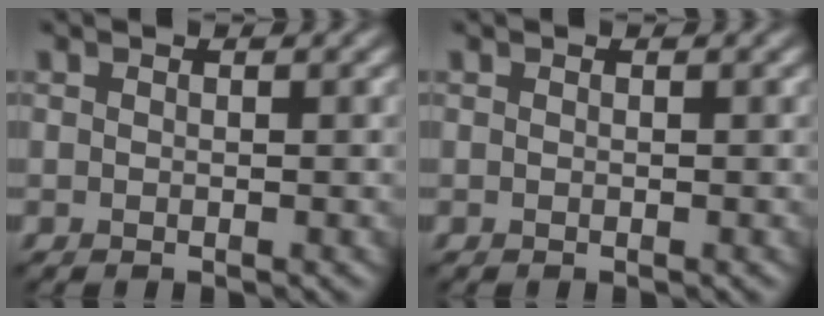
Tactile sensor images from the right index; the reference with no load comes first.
{"total": 0.0}